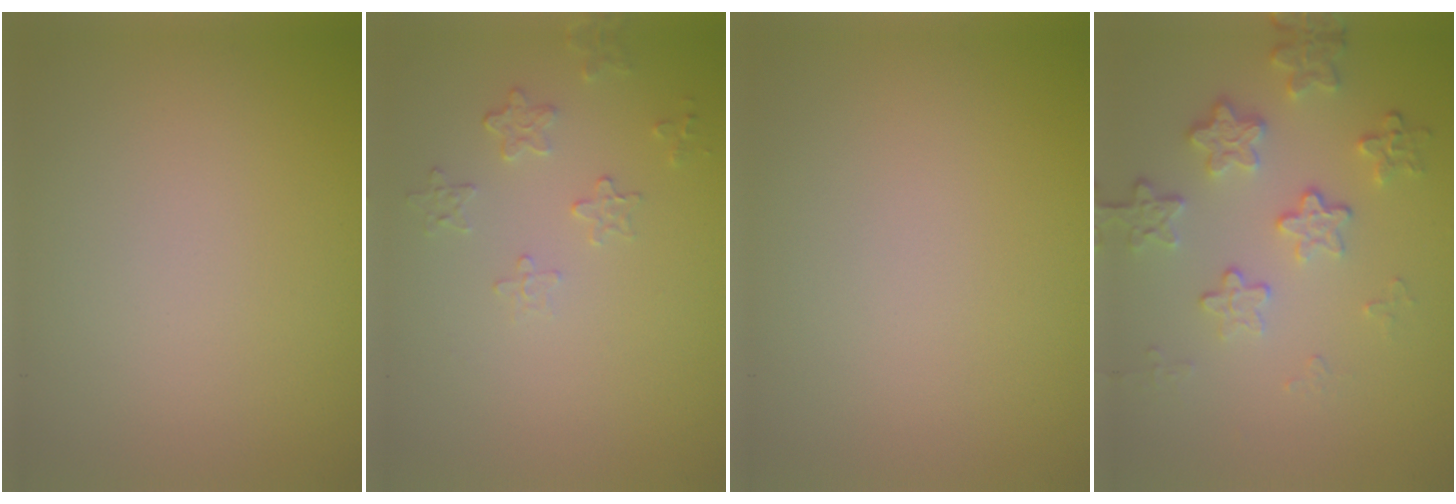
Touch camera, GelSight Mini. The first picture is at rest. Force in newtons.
{"total": 1.6, "press": 0.9, "slide": 1.4}
{"total": 0.0}
{"total": 4.2, "press": 3.1, "slide": 2.9}